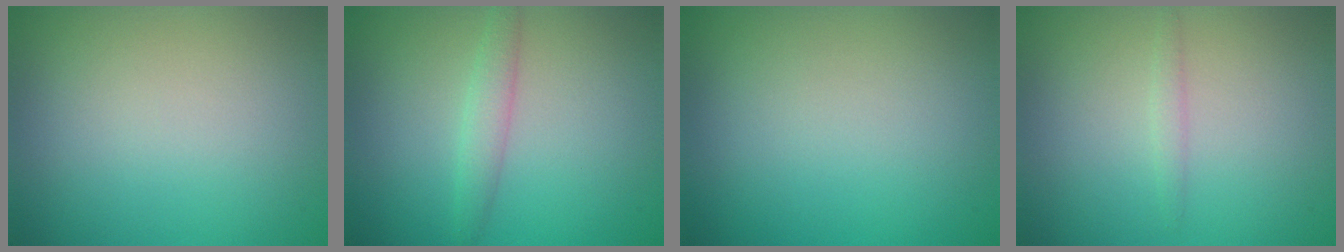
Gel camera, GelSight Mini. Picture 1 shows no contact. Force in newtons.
{"total": 1.9, "press": 1.9, "slide": 0.1}
{"total": 0.0}
{"total": 0.9, "press": 0.9, "slide": 0.0}